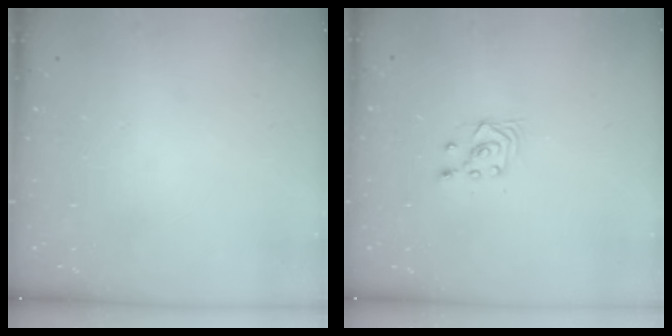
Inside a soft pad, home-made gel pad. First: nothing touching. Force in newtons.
{"total": 3.6, "press": 3.2, "slide": 1.6}